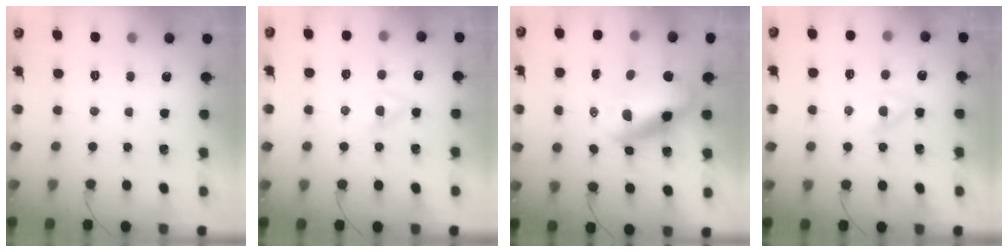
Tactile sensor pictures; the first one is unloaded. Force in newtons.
{"total": 1.9, "press": 1.7, "slide": 0.8}
{"total": 10.5, "press": 10.2, "slide": 2.4}
{"total": 1.9, "press": 1.6, "slide": 0.9}